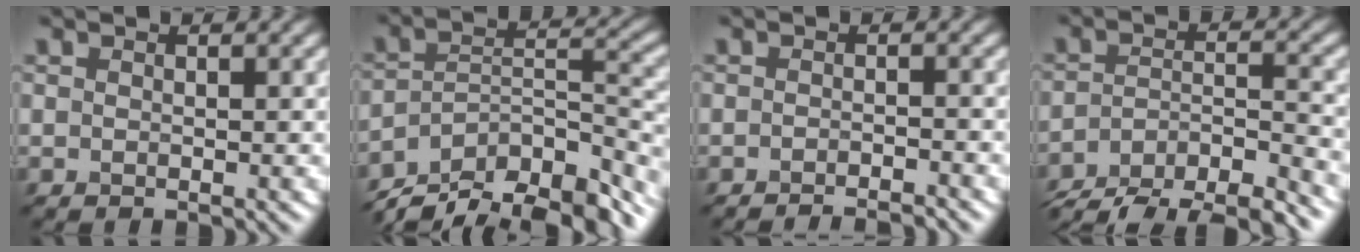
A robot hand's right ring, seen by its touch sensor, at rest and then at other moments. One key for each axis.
{"total": 12.8, "fx": -9.9, "fy": 4.7, "fz": 6.6, "tx": -0.122, "ty": 0.014, "tz": -0.163}
{"total": 3.4, "fx": -3.1, "fy": 0.4, "fz": 1.3, "tx": -0.018, "ty": 0.009, "tz": -0.043}
{"total": 9.4, "fx": -8.4, "fy": 2.7, "fz": 3.3, "tx": -0.062, "ty": -0.015, "tz": -0.125}